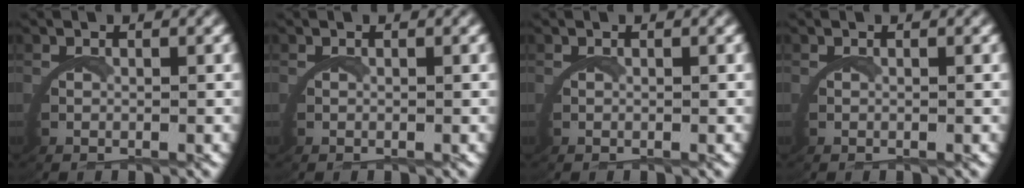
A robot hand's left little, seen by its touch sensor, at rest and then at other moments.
{"total": 0.0}
{"total": 0.0}
{"total": 0.0}